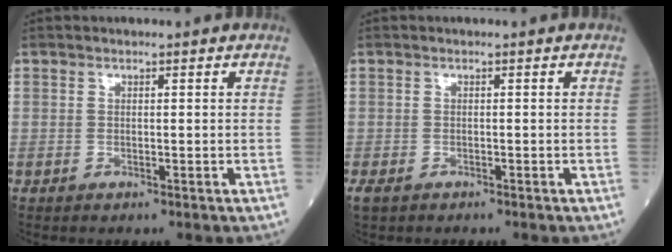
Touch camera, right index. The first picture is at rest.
{"total": 1.9, "force": [-1.4, 0.9, 0.9], "torque": [-0.028, -0.005, -0.021]}